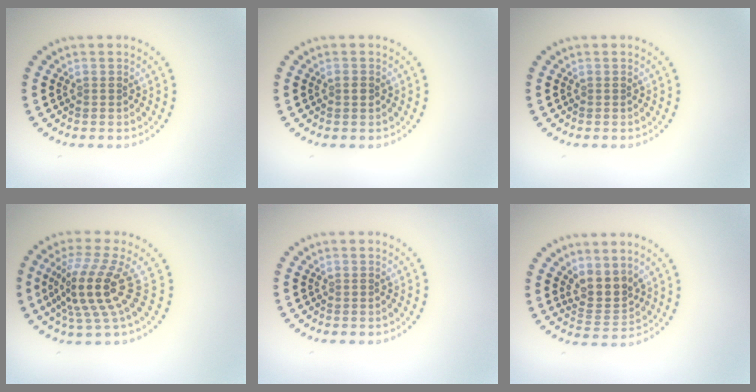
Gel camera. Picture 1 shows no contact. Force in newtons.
{"total": 0.9, "press": 0.9, "slide": 0.0}
{"total": 0.0}
{"total": 4.7, "press": 3.5, "slide": 3.1}
{"total": 0.0}
{"total": 2.9, "press": 2.2, "slide": 1.9}